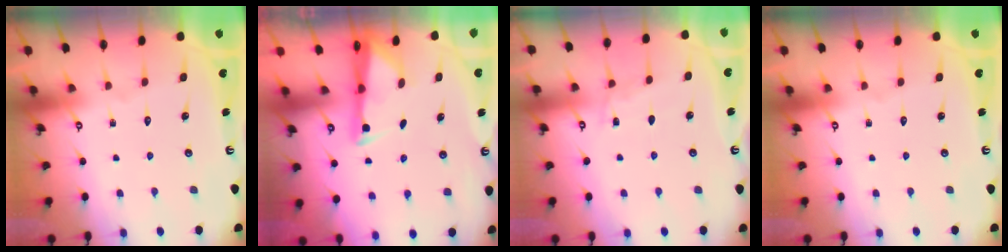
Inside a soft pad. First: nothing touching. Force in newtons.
{"total": 2.7, "press": 2.7, "slide": 0.4}
{"total": 3.9, "press": 3.9, "slide": 0.5}
{"total": 0.0}